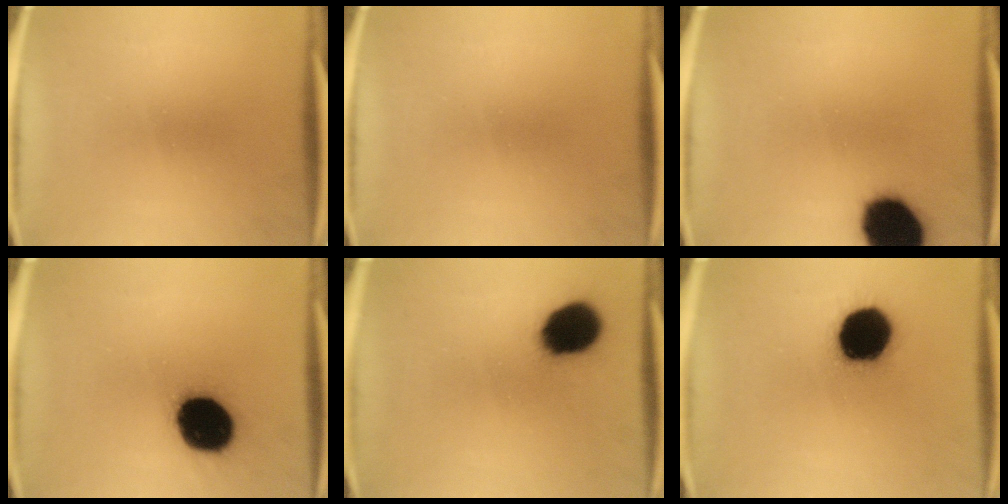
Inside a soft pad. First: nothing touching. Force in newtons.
{"total": 0.0}
{"total": 17.2}
{"total": 19.6}
{"total": 13.7}
{"total": 19.7}